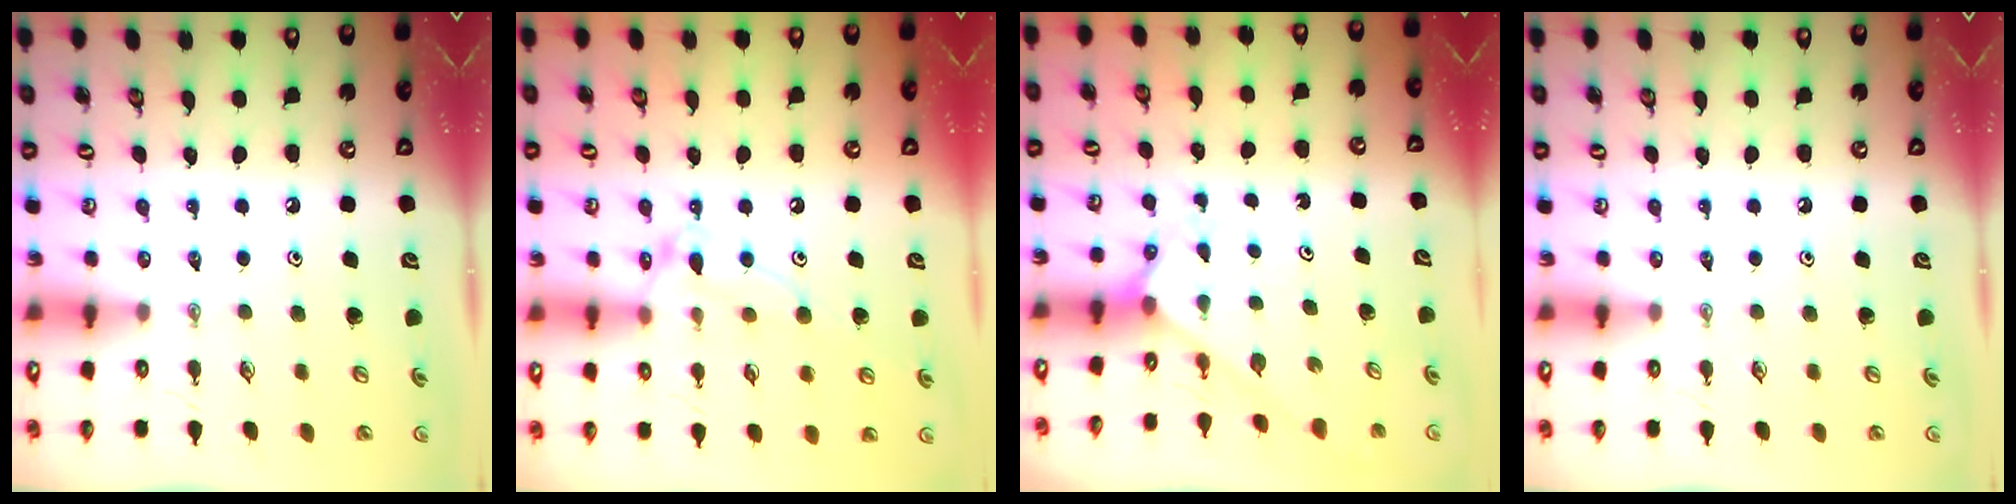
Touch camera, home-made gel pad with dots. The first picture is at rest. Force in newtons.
{"total": 11.5, "press": 11.5, "slide": 0.7}
{"total": 2.2, "press": 2.2, "slide": 0.2}
{"total": 0.0}